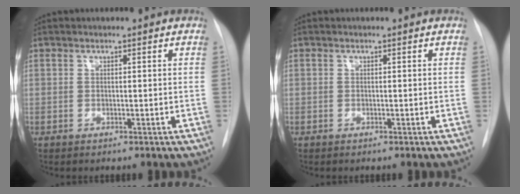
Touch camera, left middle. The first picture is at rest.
{"total": 0.0}